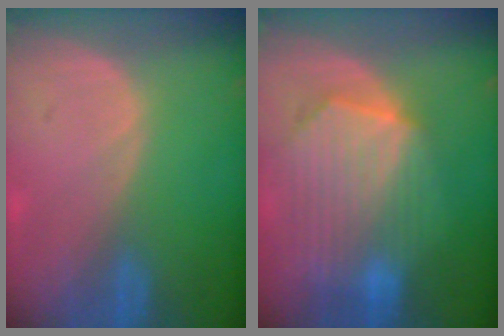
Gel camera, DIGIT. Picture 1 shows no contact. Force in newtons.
{"total": 10.3, "press": 8.9, "slide": 5.3}